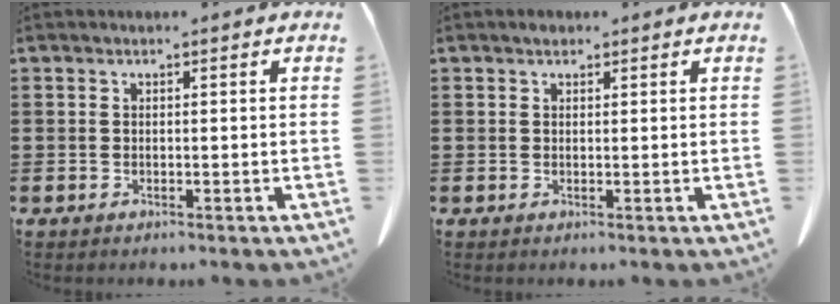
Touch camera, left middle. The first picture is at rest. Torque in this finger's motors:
{"motor_torque": [0.19, 0.16, 0.01, 0.01]}